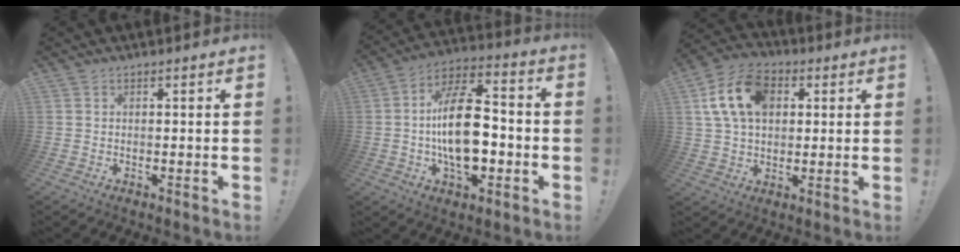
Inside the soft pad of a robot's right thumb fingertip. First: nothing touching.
{"total": 19.5, "force": [-2.7, 10.6, 16.2], "torque": [-0.291, 0.011, -0.047]}
{"total": 15.3, "force": [4.5, 10.6, 10.0], "torque": [-0.178, 0.002, 0.088]}